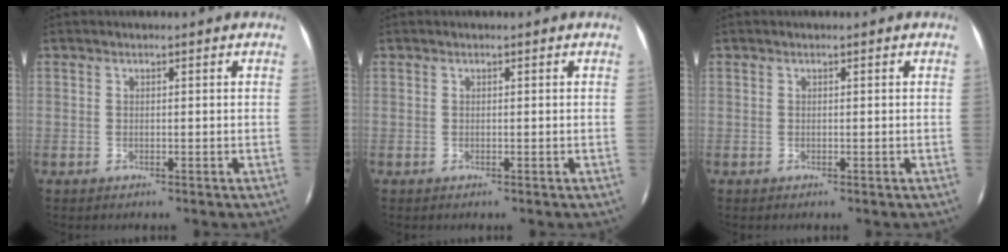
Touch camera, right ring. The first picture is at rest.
{"total": 0.0}
{"total": 0.0}